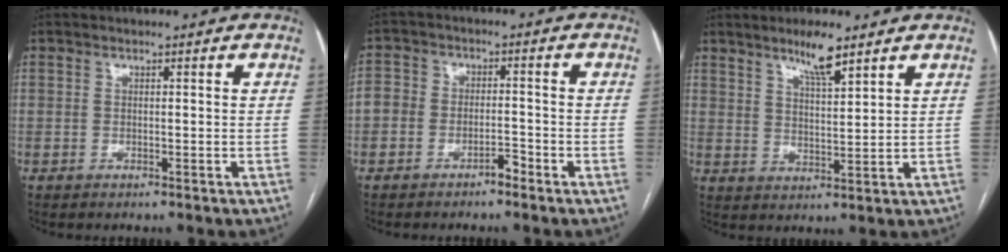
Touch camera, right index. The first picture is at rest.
{"total": 4.5, "force": [-2.8, 2.7, 2.3], "torque": [-0.036, 0.019, -0.052]}
{"total": 5.8, "force": [4.4, 0.7, 3.7], "torque": [-0.064, -0.006, 0.076]}